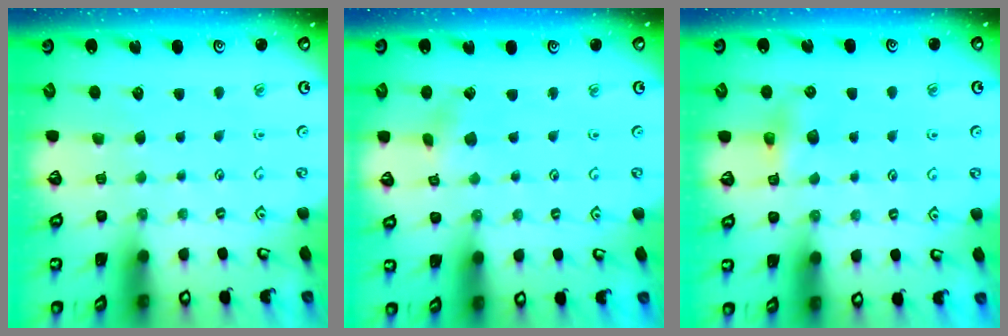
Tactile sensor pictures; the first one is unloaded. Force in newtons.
{"total": 2.8, "press": 2.8, "slide": 0.2}
{"total": 5.1, "press": 5.1, "slide": 0.4}